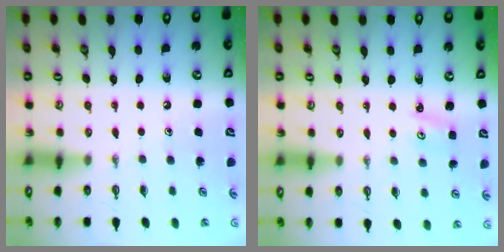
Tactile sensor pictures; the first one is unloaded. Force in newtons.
{"total": 2.0, "press": 2.0, "slide": 0.3}